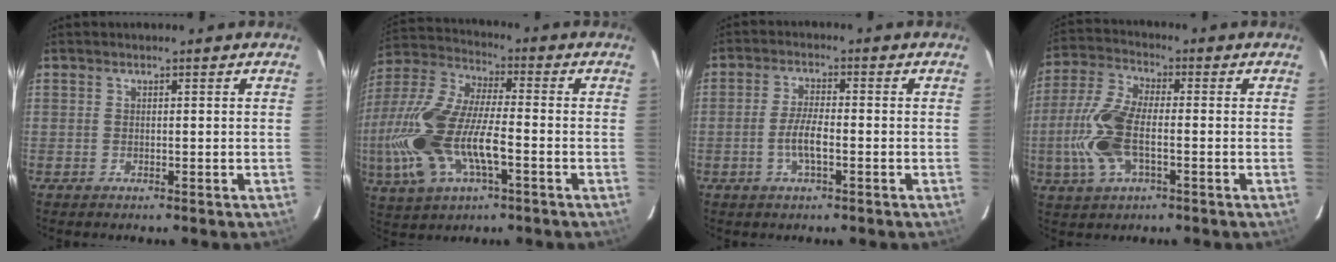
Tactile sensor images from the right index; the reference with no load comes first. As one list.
[{"total": 20.5, "force": [-5.3, 8.6, 17.9], "torque": [-0.389, -0.015, -0.100]}, {"total": 4.8, "force": [-1.6, 1.3, 4.3], "torque": [-0.090, 0.002, -0.030]}, {"total": 12.5, "force": [-2.5, 5.7, 10.8], "torque": [-0.246, 0.006, -0.054]}]